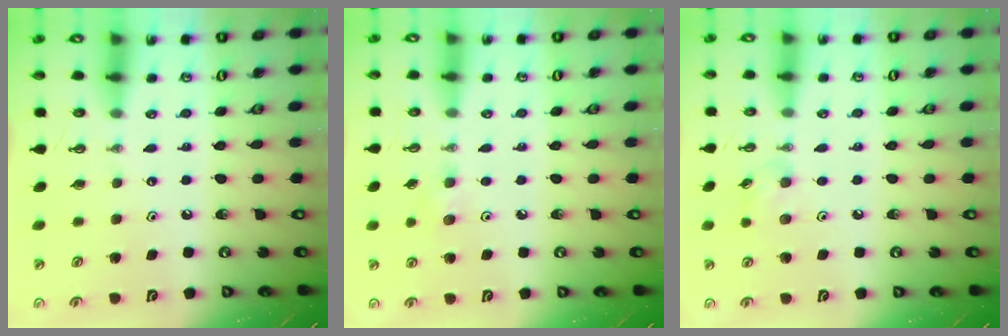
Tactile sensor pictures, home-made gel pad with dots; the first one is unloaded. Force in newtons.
{"total": 6.7, "press": 4.3, "slide": 5.1}
{"total": 6.2, "press": 6.0, "slide": 1.4}